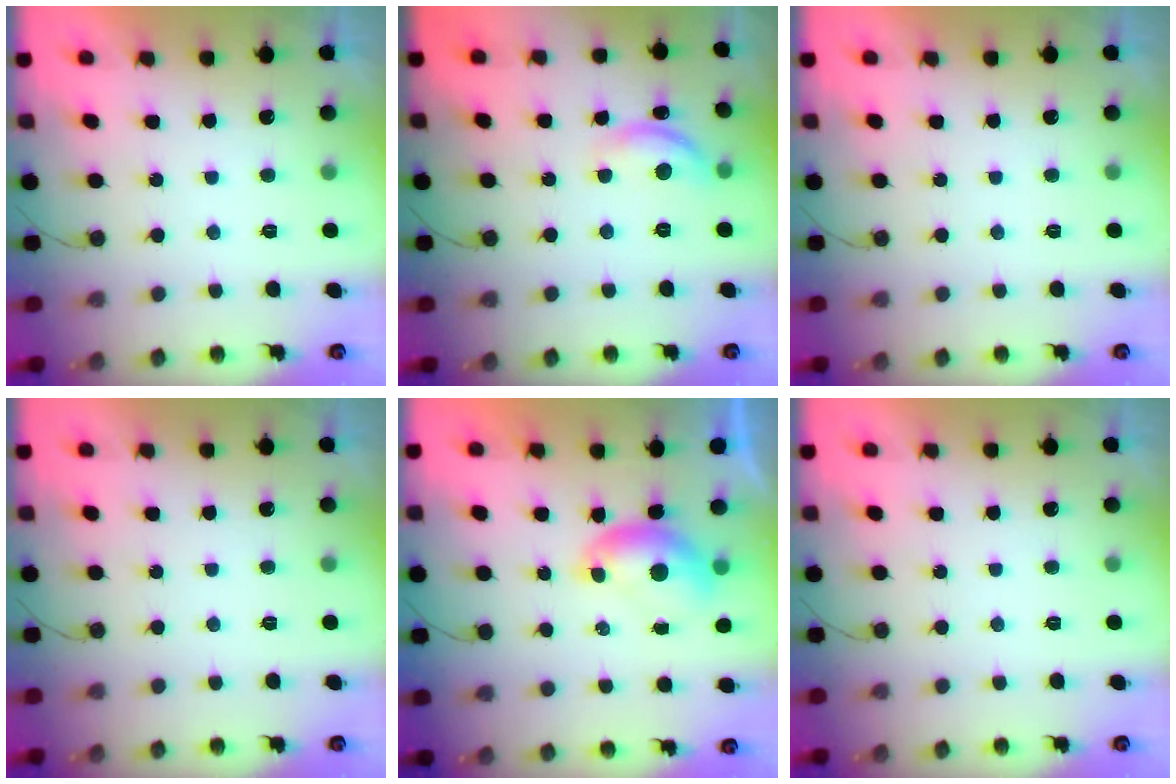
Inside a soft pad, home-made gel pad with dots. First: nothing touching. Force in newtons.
{"total": 10.1, "press": 10.0, "slide": 0.7}
{"total": 0.0}
{"total": 0.0}
{"total": 6.5, "press": 6.5, "slide": 0.8}
{"total": 0.0}